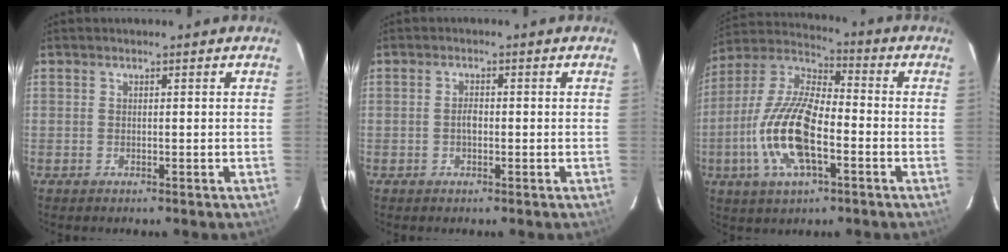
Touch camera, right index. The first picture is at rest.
{"total": 1.5, "force": [-0.4, 0.8, 1.2], "torque": [-0.023, 0.005, -0.007]}
{"total": 16.8, "force": [-5.0, 6.5, 14.7], "torque": [-0.308, -0.004, -0.100]}